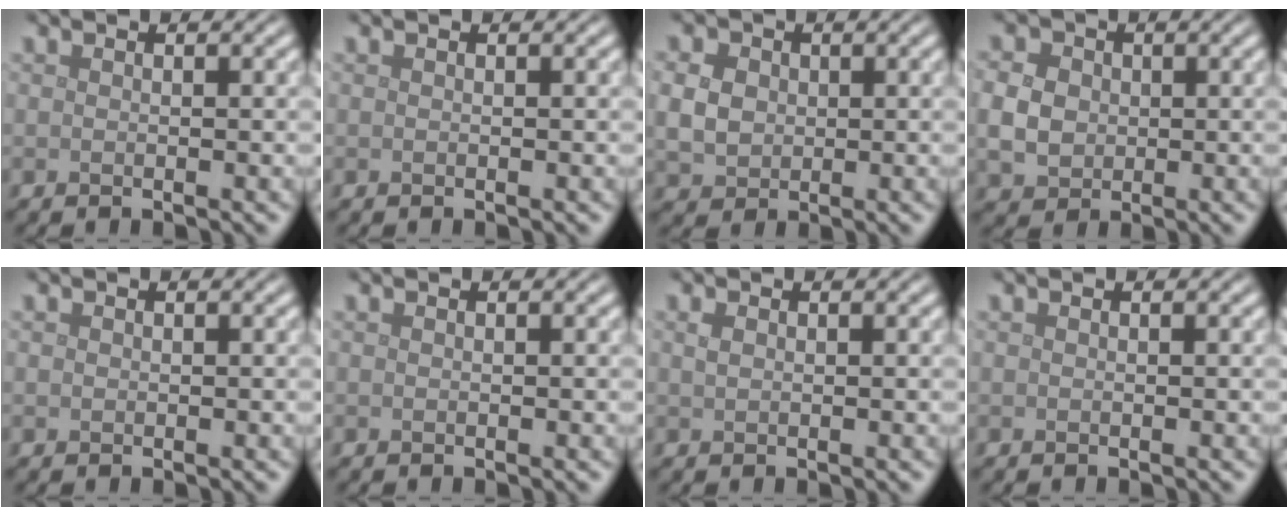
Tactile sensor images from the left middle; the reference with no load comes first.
{"total": 0.0}
{"total": 3.8, "force": [0.5, 3.2, 2.0], "torque": [-0.056, 0.009, 0.006]}
{"total": 3.9, "force": [0.1, 3.3, 2.1], "torque": [-0.050, 0.003, 0.000]}
{"total": 0.0}
{"total": 0.0}
{"total": 0.7, "force": [0.3, 0.5, 0.4], "torque": [-0.013, 0.001, 0.006]}
{"total": 0.0}